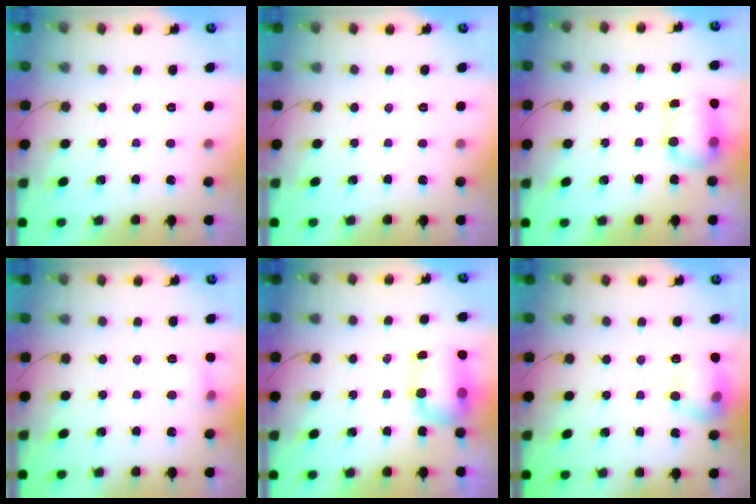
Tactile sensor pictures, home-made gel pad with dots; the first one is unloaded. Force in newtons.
{"total": 0.0}
{"total": 7.6, "press": 7.5, "slide": 0.8}
{"total": 4.7, "press": 4.5, "slide": 1.5}
{"total": 12.0, "press": 9.4, "slide": 7.5}
{"total": 12.6, "press": 12.6, "slide": 1.0}